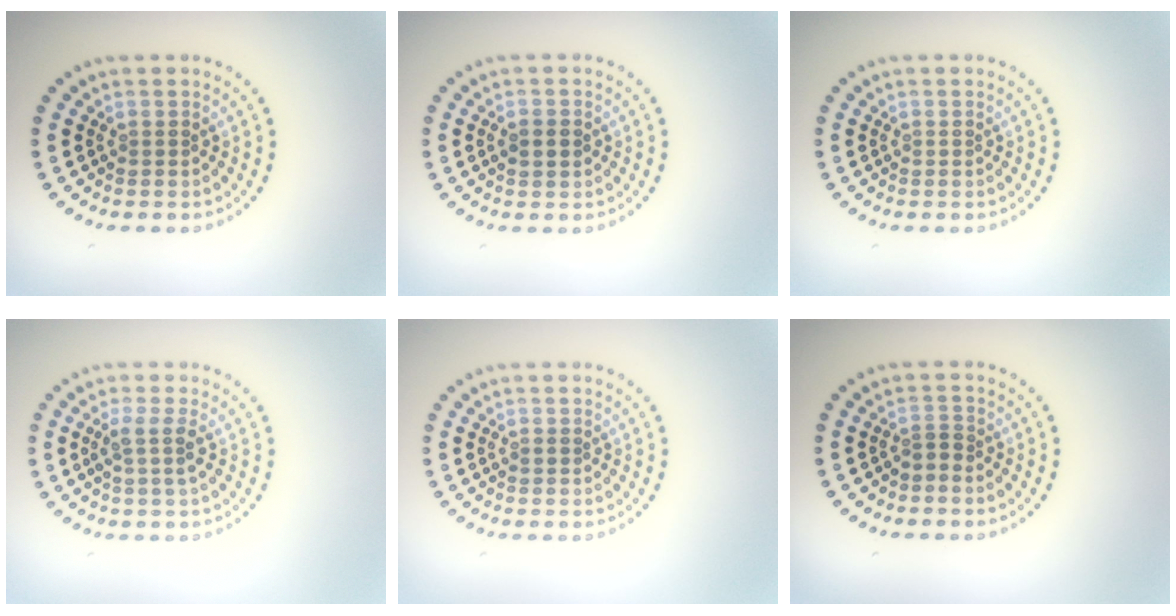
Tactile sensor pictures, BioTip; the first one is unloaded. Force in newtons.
{"total": 1.9, "press": 1.9, "slide": 0.1}
{"total": 0.0}
{"total": 1.9, "press": 1.5, "slide": 1.2}
{"total": 0.7, "press": 0.7, "slide": 0.2}
{"total": 1.3, "press": 0.9, "slide": 0.9}